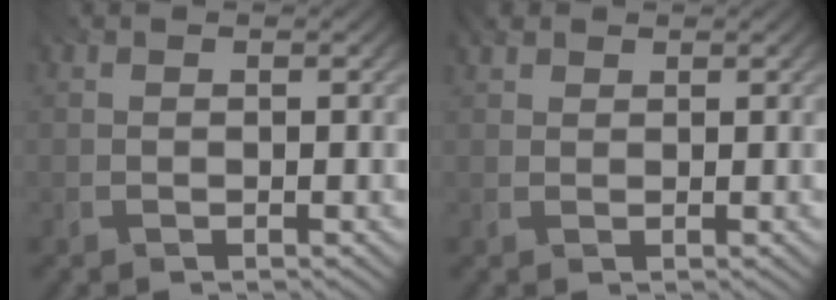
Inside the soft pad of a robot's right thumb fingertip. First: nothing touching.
{"total": 1.6, "force": [1.1, 1.0, 0.7], "torque": [-0.016, 0.005, 0.022]}